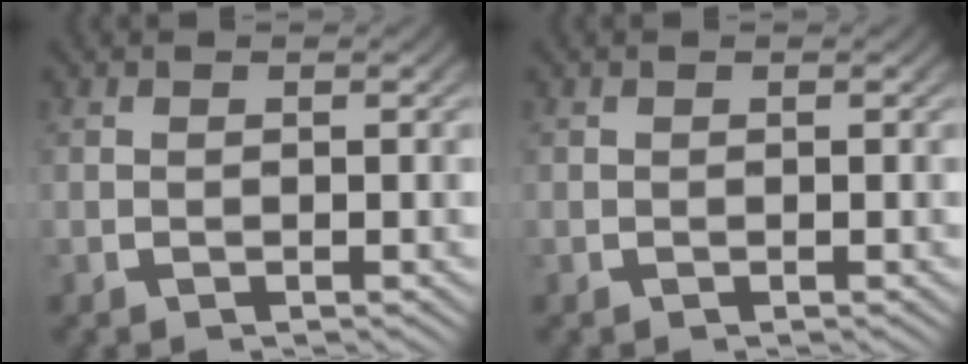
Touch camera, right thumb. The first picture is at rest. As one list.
[{"total": 0.0}]